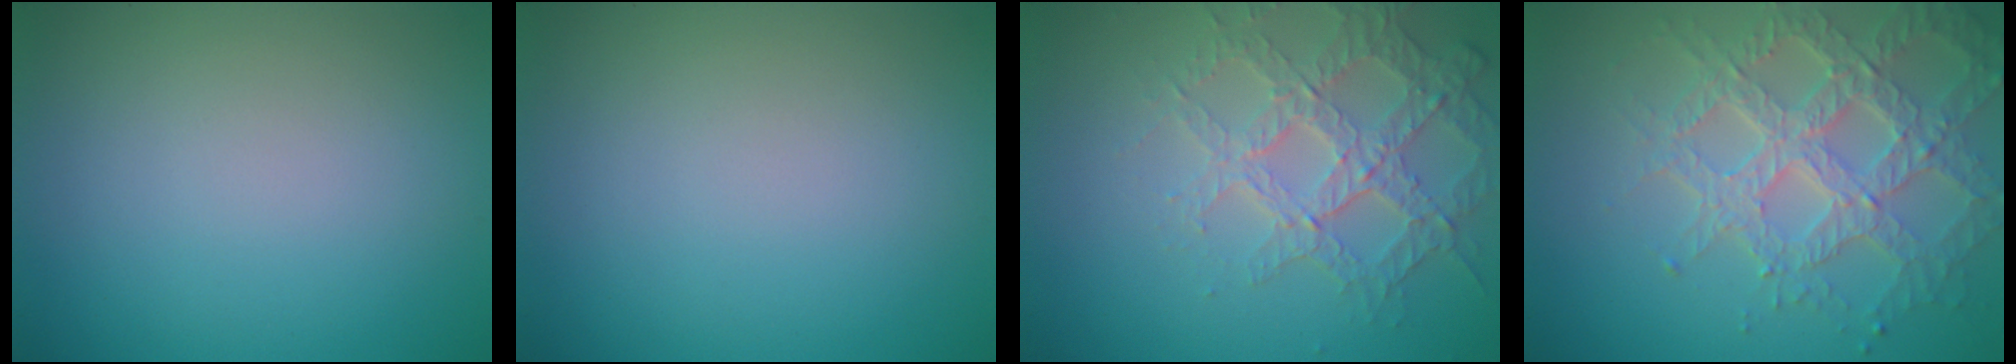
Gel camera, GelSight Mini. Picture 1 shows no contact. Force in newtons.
{"total": 0.0}
{"total": 3.7, "press": 3.6, "slide": 0.9}
{"total": 6.4, "press": 5.0, "slide": 4.0}